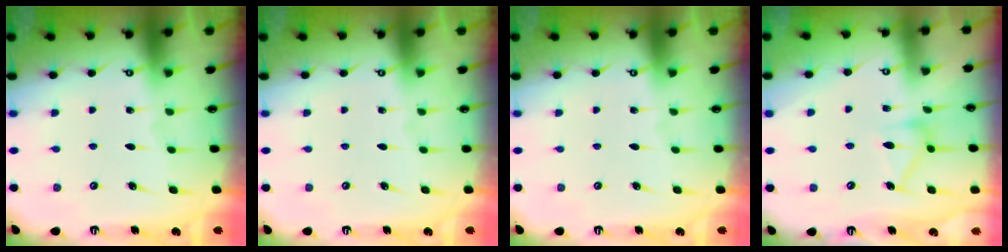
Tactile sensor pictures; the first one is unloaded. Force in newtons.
{"total": 0.0}
{"total": 0.0}
{"total": 11.2, "press": 11.2, "slide": 0.4}